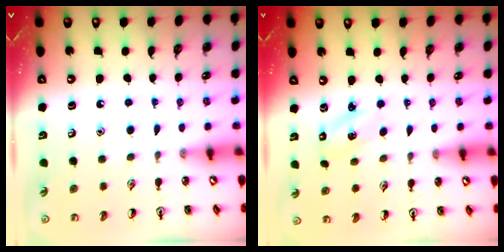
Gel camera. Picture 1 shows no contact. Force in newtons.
{"total": 1.5, "press": 1.4, "slide": 0.4}